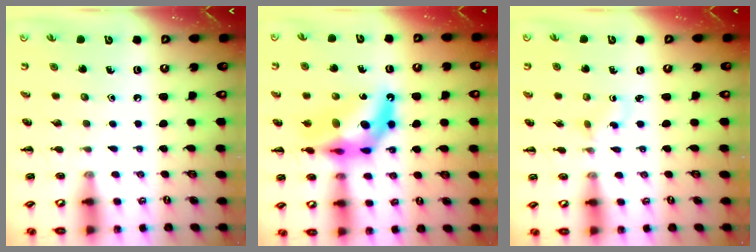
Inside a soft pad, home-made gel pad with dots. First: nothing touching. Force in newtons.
{"total": 14.2, "press": 13.6, "slide": 3.9}
{"total": 1.9, "press": 1.6, "slide": 1.0}